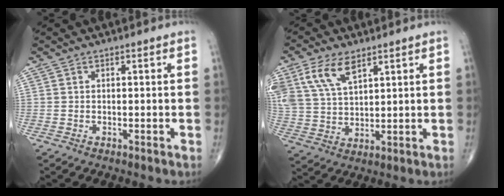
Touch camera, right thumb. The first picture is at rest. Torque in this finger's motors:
{"motor_torque": [-0.02, 0.24, 1.11, 0.73, 0.14]}